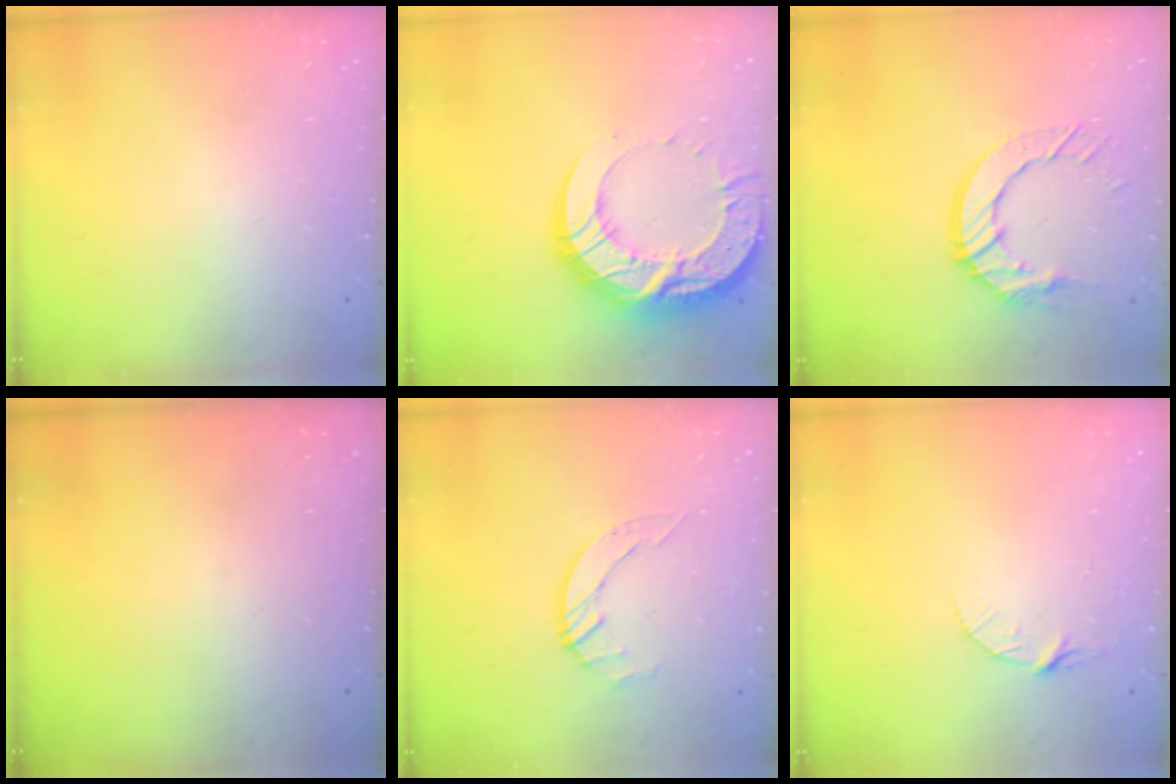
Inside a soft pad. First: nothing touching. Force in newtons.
{"total": 22.2, "press": 22.1, "slide": 1.8}
{"total": 11.6, "press": 11.6, "slide": 1.0}
{"total": 0.0}
{"total": 2.7, "press": 2.6, "slide": 0.4}
{"total": 4.3, "press": 4.3, "slide": 0.5}